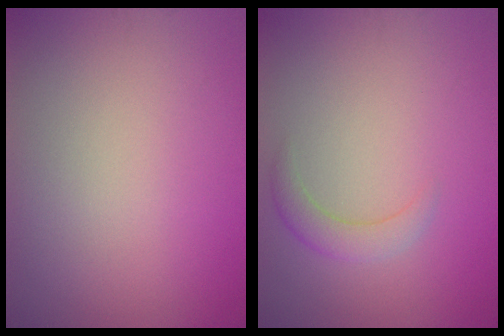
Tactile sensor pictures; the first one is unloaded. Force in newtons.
{"total": 2.0, "press": 2.0, "slide": 0.0}